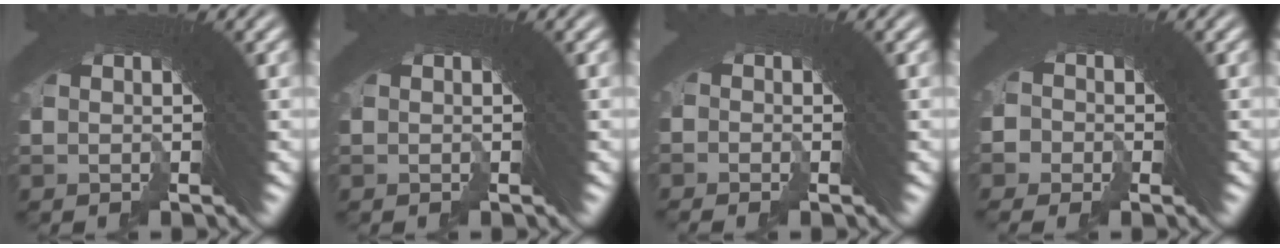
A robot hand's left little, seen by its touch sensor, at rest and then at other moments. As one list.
[{"total": 0.0}, {"total": 1.3, "force": [-1.1, -0.3, -0.7], "torque": [0.025, 0.011, -0.025]}, {"total": 2.2, "force": [-1.4, 1.7, -0.4], "torque": [0.014, 0.008, -0.035]}]